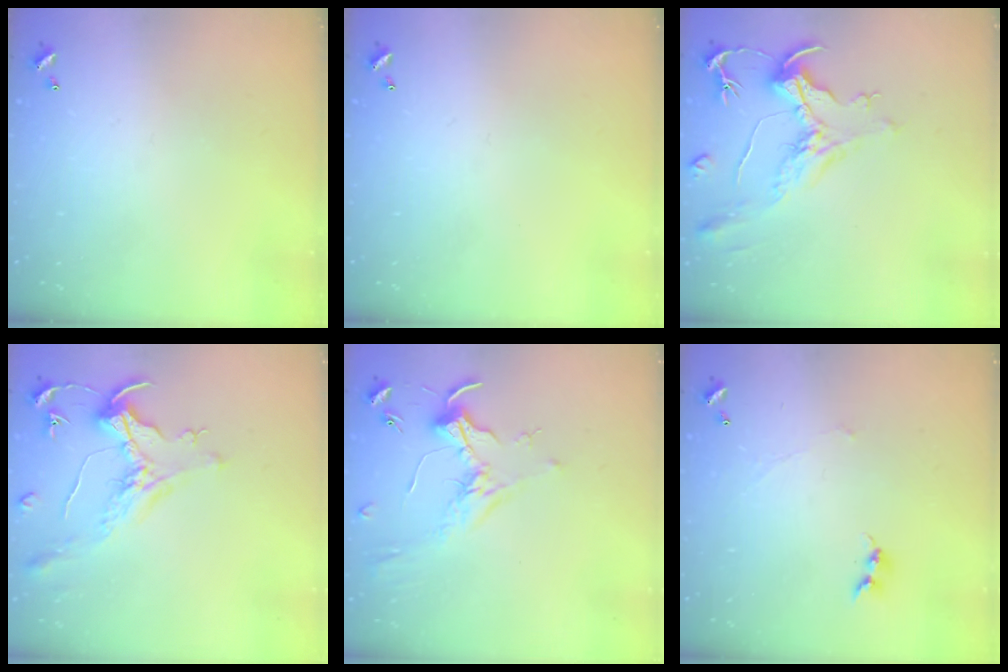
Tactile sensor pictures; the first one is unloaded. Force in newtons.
{"total": 0.0}
{"total": 2.2, "press": 1.8, "slide": 1.3}
{"total": 1.6, "press": 1.4, "slide": 0.7}
{"total": 1.6, "press": 1.4, "slide": 0.8}
{"total": 0.7, "press": 0.3, "slide": 0.6}